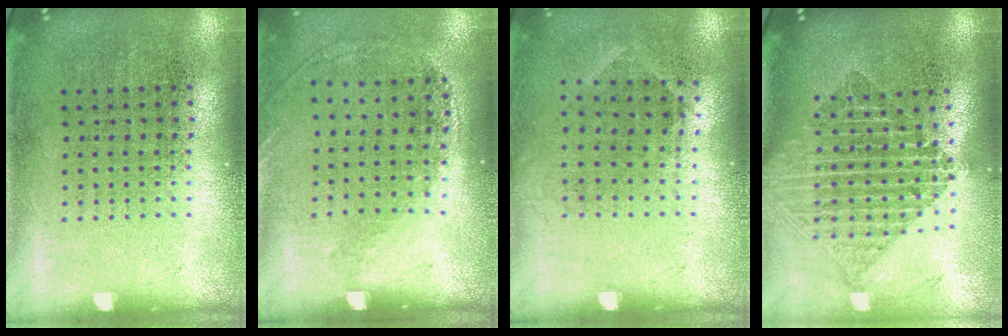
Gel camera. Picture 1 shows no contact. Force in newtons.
{"total": 1.2, "press": 0.9, "slide": 0.8}
{"total": 0.9, "press": 0.7, "slide": 0.7}
{"total": 2.1, "press": 1.7, "slide": 1.3}